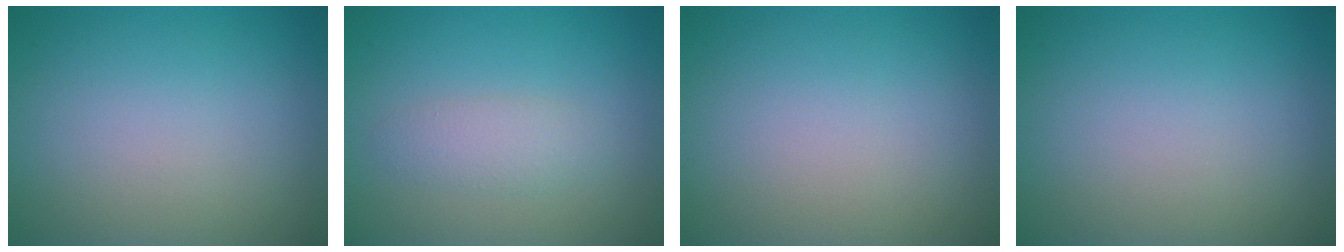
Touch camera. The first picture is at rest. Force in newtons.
{"total": 1.9, "press": 1.9, "slide": 0.1}
{"total": 0.0}
{"total": 0.0}